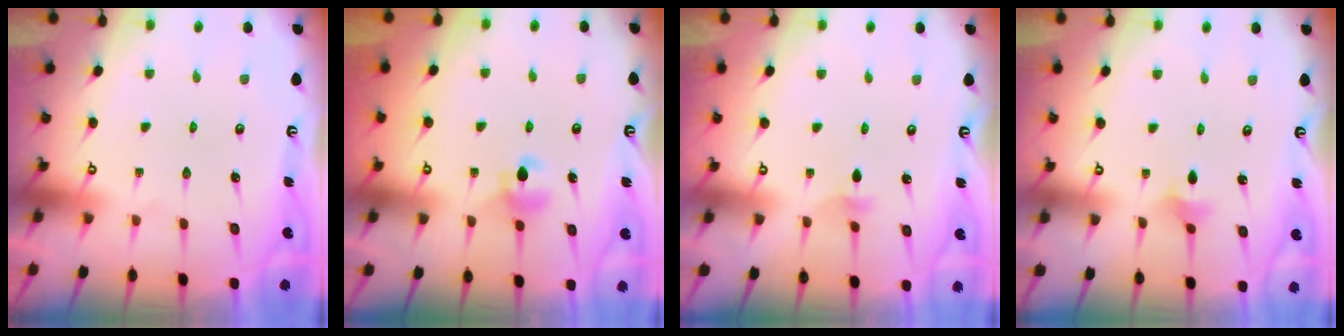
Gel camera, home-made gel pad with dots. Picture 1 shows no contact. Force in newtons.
{"total": 6.0, "press": 6.0, "slide": 0.8}
{"total": 3.8, "press": 3.8, "slide": 0.8}
{"total": 2.9, "press": 2.8, "slide": 0.6}